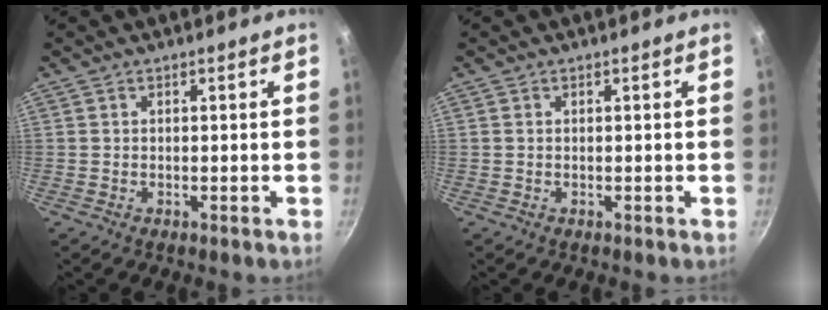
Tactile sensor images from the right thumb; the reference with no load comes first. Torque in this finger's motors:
{"motor_torque": [-0.28, -0.01, -0.13, 0.21, -0.02]}